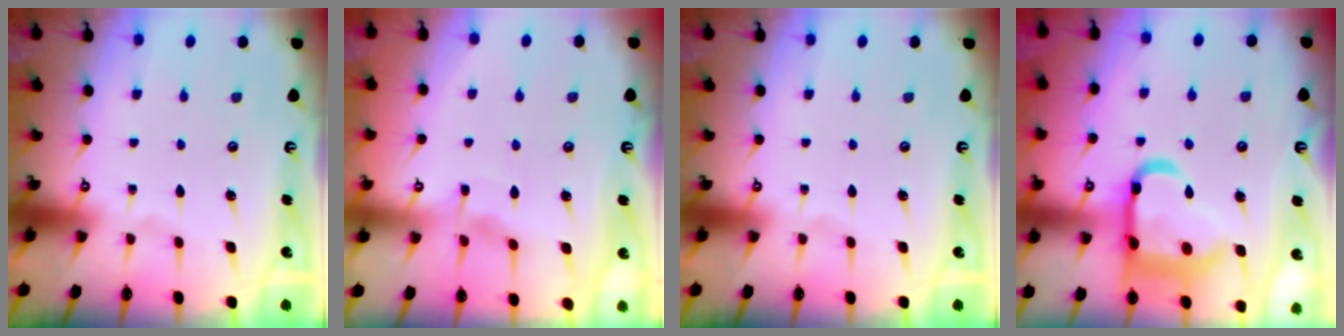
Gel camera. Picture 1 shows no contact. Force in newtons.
{"total": 2.4, "press": 2.4, "slide": 0.3}
{"total": 0.0}
{"total": 18.9, "press": 18.8, "slide": 1.8}